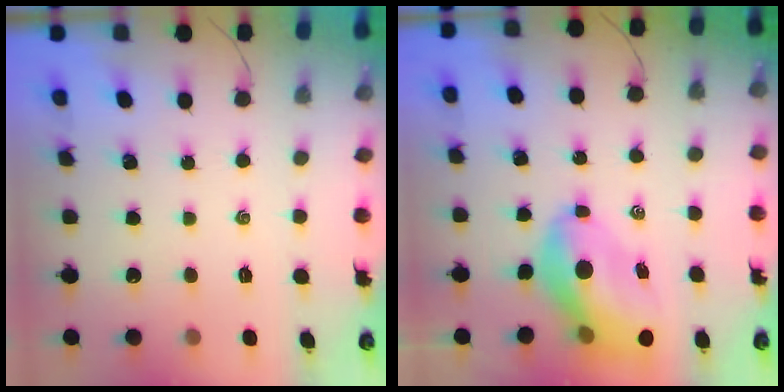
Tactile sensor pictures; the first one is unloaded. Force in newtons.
{"total": 11.7, "press": 11.2, "slide": 3.4}